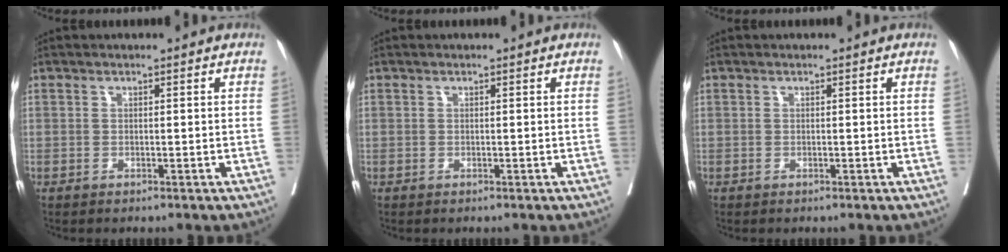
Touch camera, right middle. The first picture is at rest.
{"total": 0.0}
{"total": 0.0}